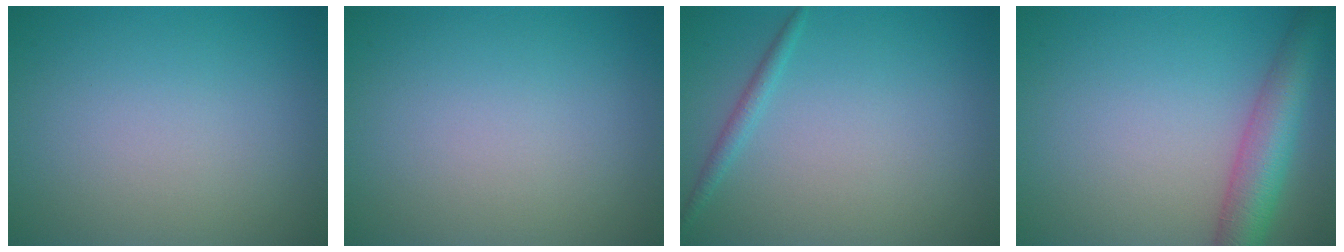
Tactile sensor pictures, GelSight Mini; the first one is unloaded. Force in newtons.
{"total": 0.0}
{"total": 1.2, "press": 1.2, "slide": 0.1}
{"total": 5.6, "press": 5.6, "slide": 0.2}